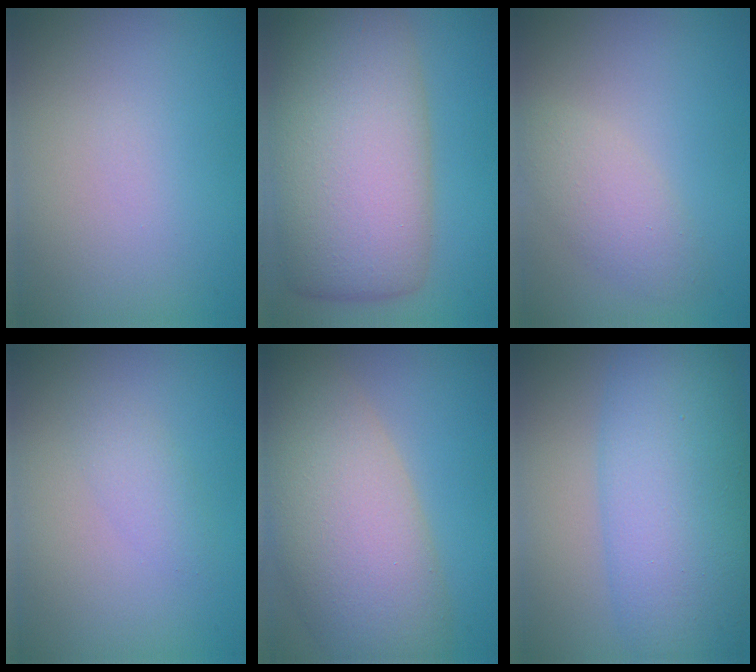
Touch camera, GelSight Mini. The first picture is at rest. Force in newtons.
{"total": 12.3, "press": 12.3, "slide": 0.8}
{"total": 2.8, "press": 2.8, "slide": 0.1}
{"total": 1.5, "press": 1.5, "slide": 0.1}
{"total": 10.7, "press": 10.7, "slide": 0.7}
{"total": 10.2, "press": 10.2, "slide": 0.3}